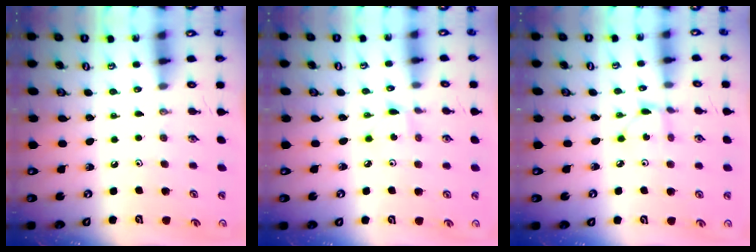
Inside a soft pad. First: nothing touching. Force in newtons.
{"total": 3.0, "press": 3.0, "slide": 0.3}
{"total": 2.0, "press": 2.0, "slide": 0.2}